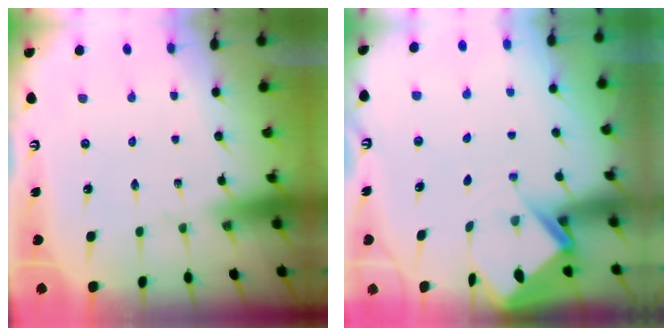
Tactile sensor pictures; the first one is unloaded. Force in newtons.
{"total": 4.3, "press": 4.3, "slide": 0.3}